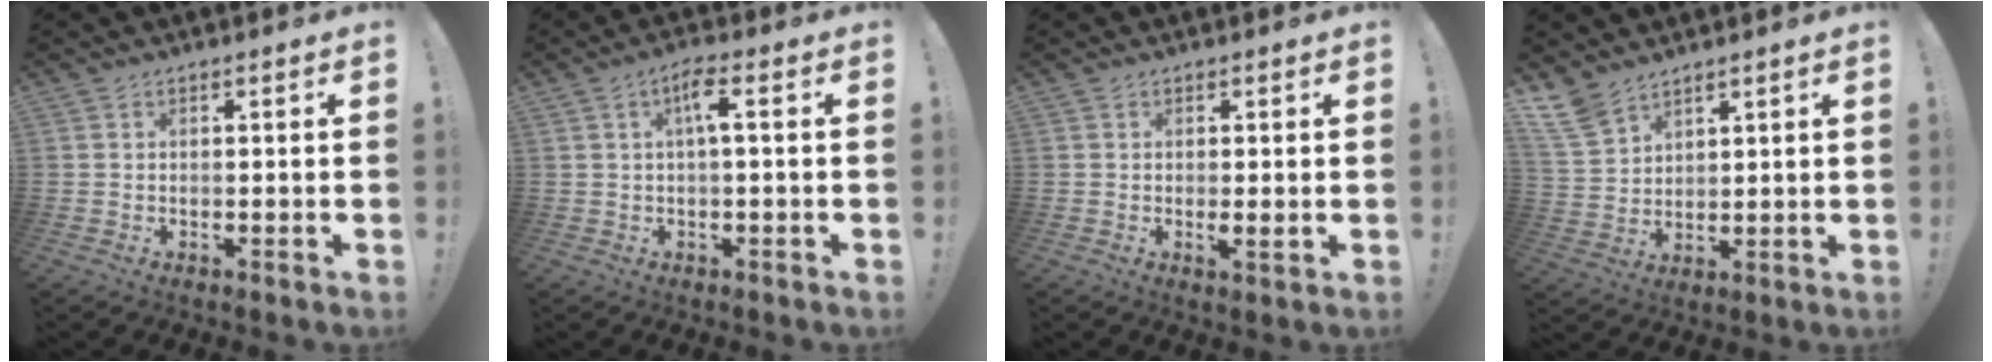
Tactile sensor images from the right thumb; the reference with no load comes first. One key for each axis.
{"total": 5.0, "fx": 1.1, "fy": 0.8, "fz": 4.8, "tx": -0.086, "ty": 0.005, "tz": 0.010}
{"total": 1.8, "fx": 0.4, "fy": 0.2, "fz": 1.8, "tx": -0.020, "ty": -0.008, "tz": 0.005}
{"total": 8.1, "fx": 6.6, "fy": 3.9, "fz": 2.7, "tx": -0.062, "ty": -0.038, "tz": 0.132}